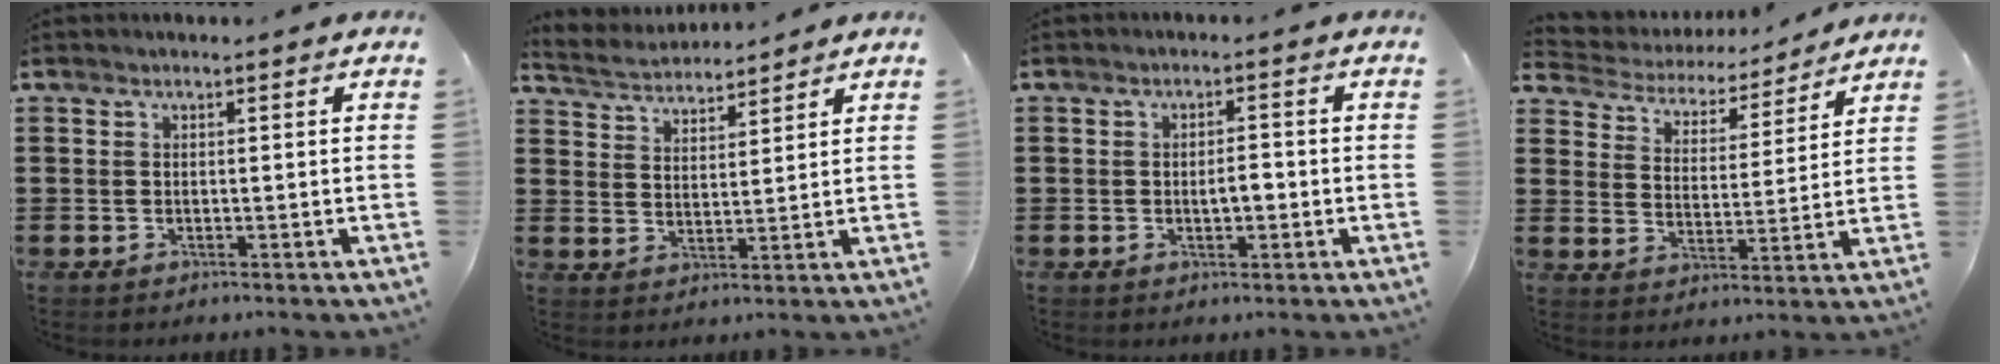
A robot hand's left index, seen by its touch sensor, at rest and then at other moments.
{"total": 3.6, "force": [3.5, 0.5, -0.2], "torque": [-0.013, -0.015, 0.063]}
{"total": 2.7, "force": [-0.4, 1.0, 2.4], "torque": [-0.047, 0.005, -0.009]}
{"total": 4.1, "force": [4.1, 0.7, 0.1], "torque": [-0.030, -0.035, 0.064]}